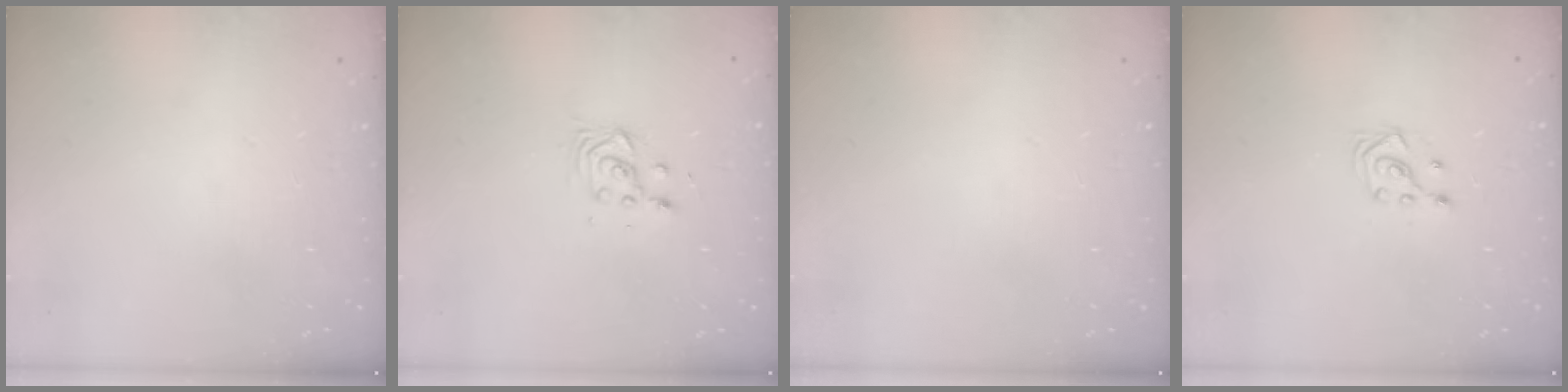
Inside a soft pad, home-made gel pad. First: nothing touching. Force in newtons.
{"total": 3.2, "press": 3.2, "slide": 0.2}
{"total": 0.0}
{"total": 3.0, "press": 2.8, "slide": 1.0}